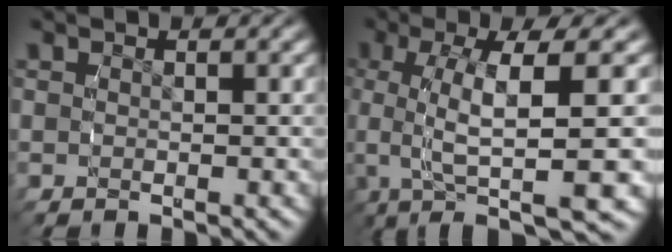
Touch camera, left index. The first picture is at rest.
{"total": 9.4, "force": [-1.9, 3.8, 8.4], "torque": [-0.153, -0.015, -0.016]}